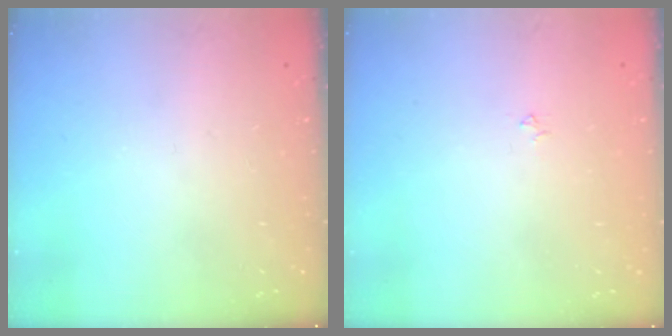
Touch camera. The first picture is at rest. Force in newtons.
{"total": 2.4, "press": 2.3, "slide": 0.5}